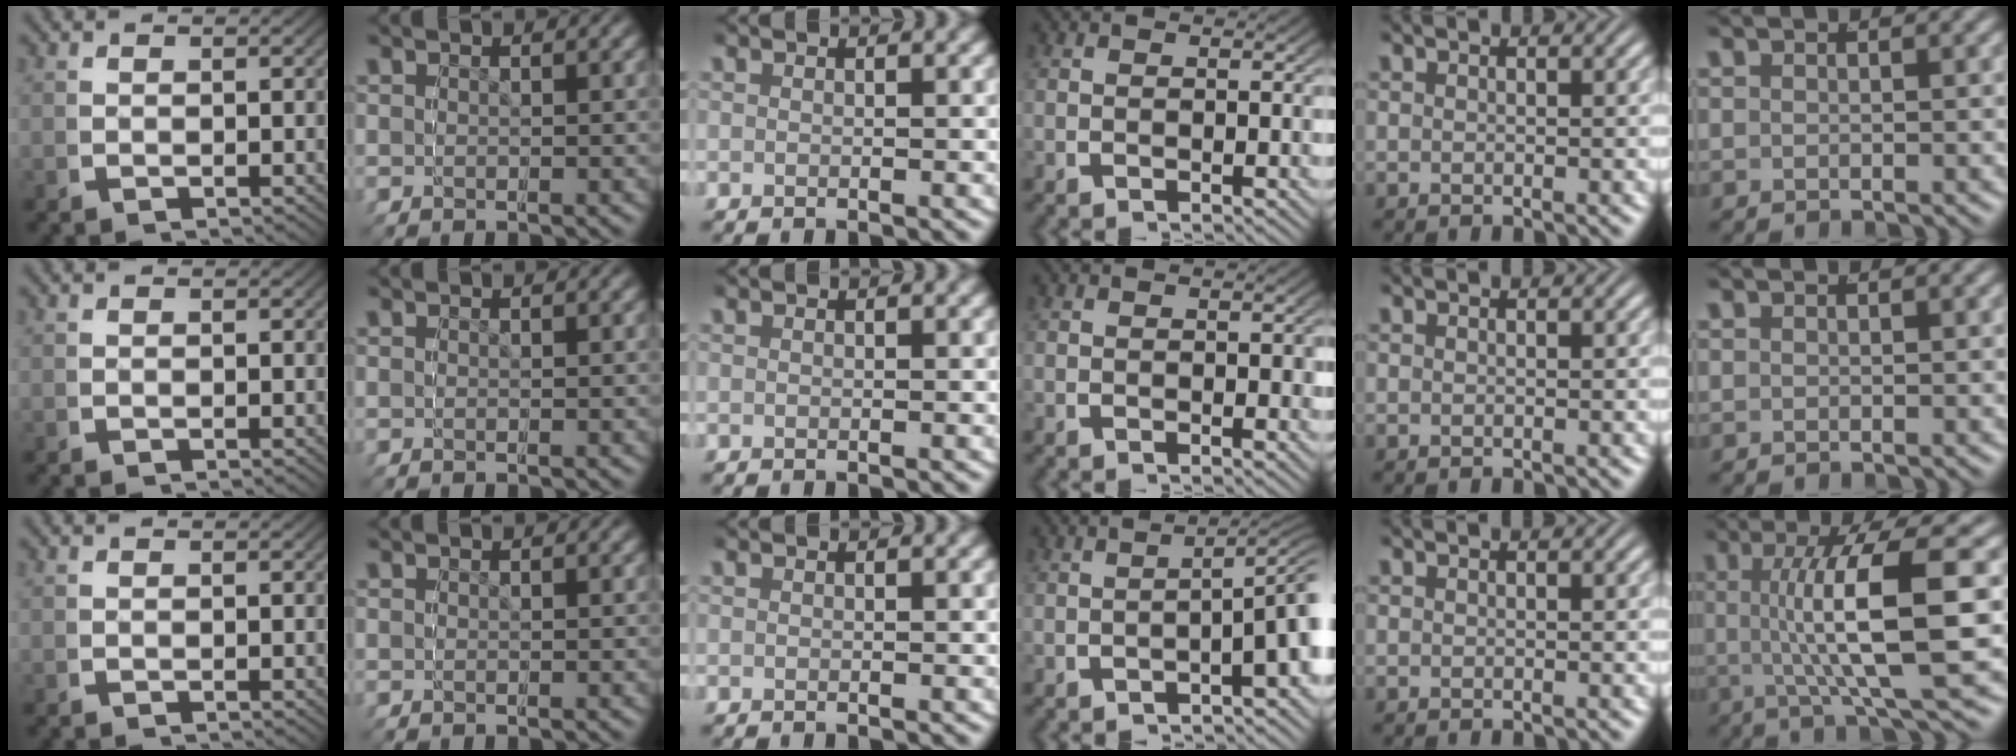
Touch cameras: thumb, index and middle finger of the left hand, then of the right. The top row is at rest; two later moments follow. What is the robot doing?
{"motion": "grasp_and_lifting", "object": "bottle"}